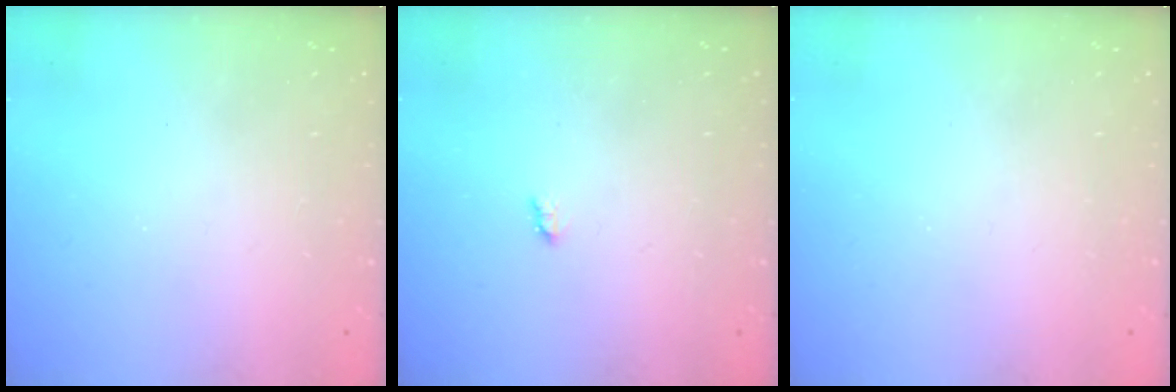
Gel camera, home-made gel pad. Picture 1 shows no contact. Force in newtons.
{"total": 1.7, "press": 1.6, "slide": 0.3}
{"total": 0.0}